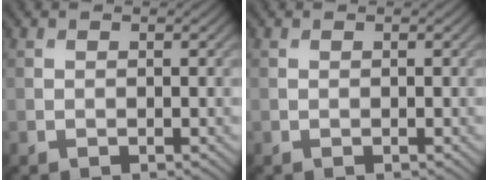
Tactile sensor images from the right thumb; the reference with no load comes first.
{"total": 0.0}